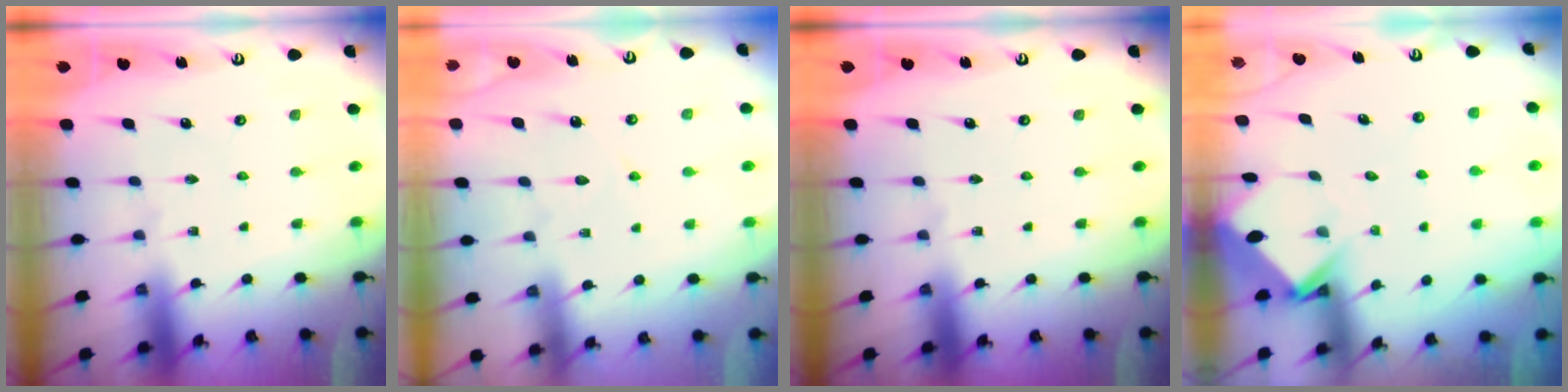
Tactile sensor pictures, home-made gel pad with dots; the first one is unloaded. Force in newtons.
{"total": 4.0, "press": 3.9, "slide": 0.5}
{"total": 0.0}
{"total": 3.8, "press": 3.8, "slide": 0.3}